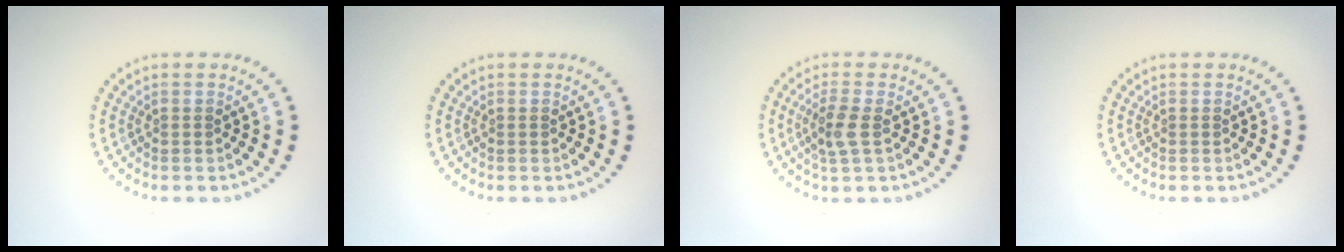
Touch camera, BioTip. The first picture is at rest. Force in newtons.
{"total": 0.0}
{"total": 2.5, "press": 2.3, "slide": 1.0}
{"total": 0.0}